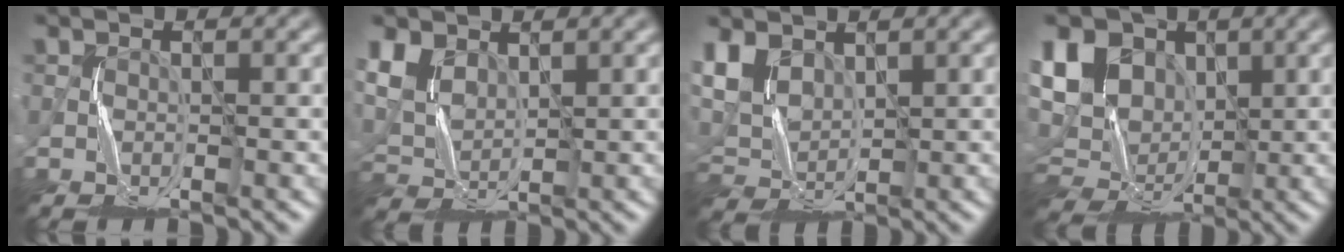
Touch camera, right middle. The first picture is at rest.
{"total": 4.7, "force": [2.7, 2.7, 2.6], "torque": [-0.074, 0.002, 0.053]}
{"total": 4.7, "force": [2.6, 2.8, 2.7], "torque": [-0.073, 0.001, 0.051]}
{"total": 12.1, "force": [3.2, 9.0, 7.3], "torque": [-0.160, 0.032, 0.038]}